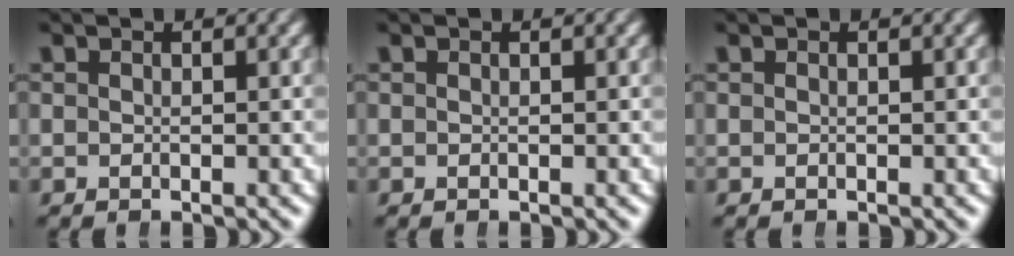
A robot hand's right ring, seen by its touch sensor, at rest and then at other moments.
{"total": 0.0}
{"total": 0.0}